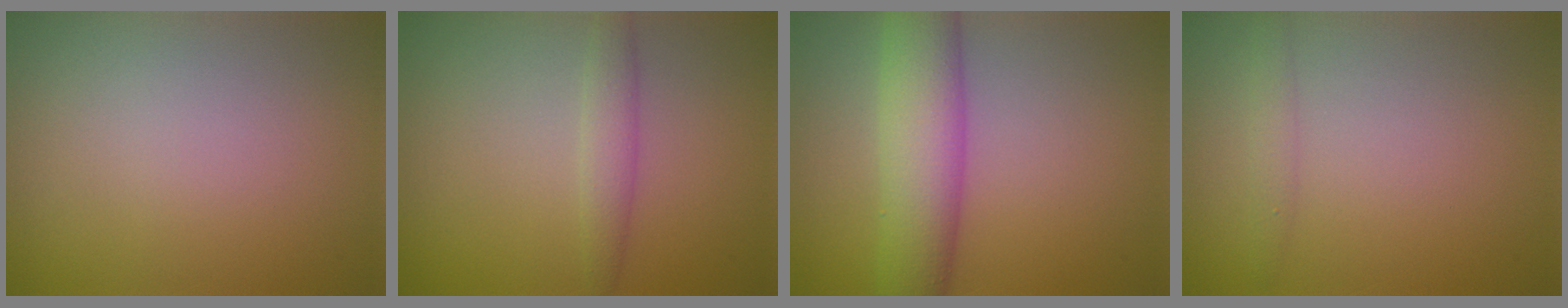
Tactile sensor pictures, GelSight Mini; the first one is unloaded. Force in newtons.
{"total": 1.9, "press": 1.9, "slide": 0.1}
{"total": 7.1, "press": 7.1, "slide": 0.2}
{"total": 1.1, "press": 1.1, "slide": 0.1}